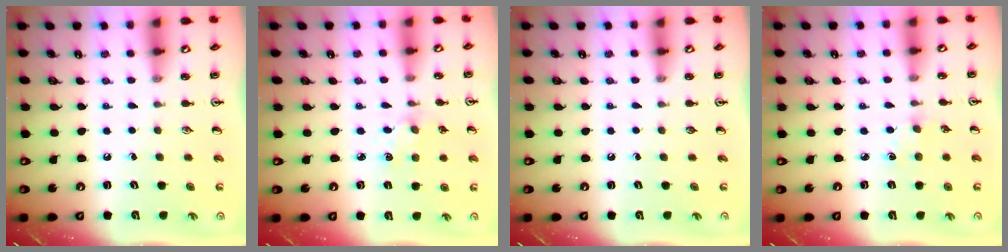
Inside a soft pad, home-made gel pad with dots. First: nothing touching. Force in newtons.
{"total": 1.9, "press": 1.8, "slide": 0.2}
{"total": 0.0}
{"total": 2.8, "press": 2.7, "slide": 0.5}